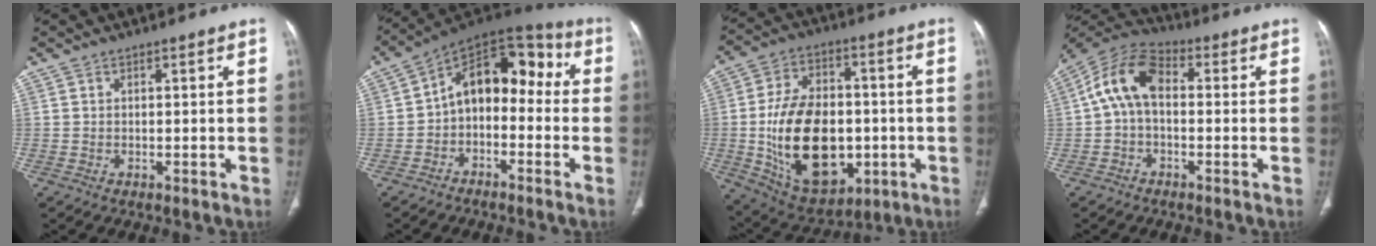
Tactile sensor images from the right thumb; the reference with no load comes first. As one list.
[{"total": 13.5, "force": [-1.4, 9.0, 10.0], "torque": [-0.111, 0.066, -0.040]}, {"total": 23.4, "force": [-3.2, 15.1, 17.6], "torque": [-0.273, 0.010, -0.027]}, {"total": 10.3, "force": [0.5, 6.3, 8.1], "torque": [-0.147, 0.032, -0.005]}]